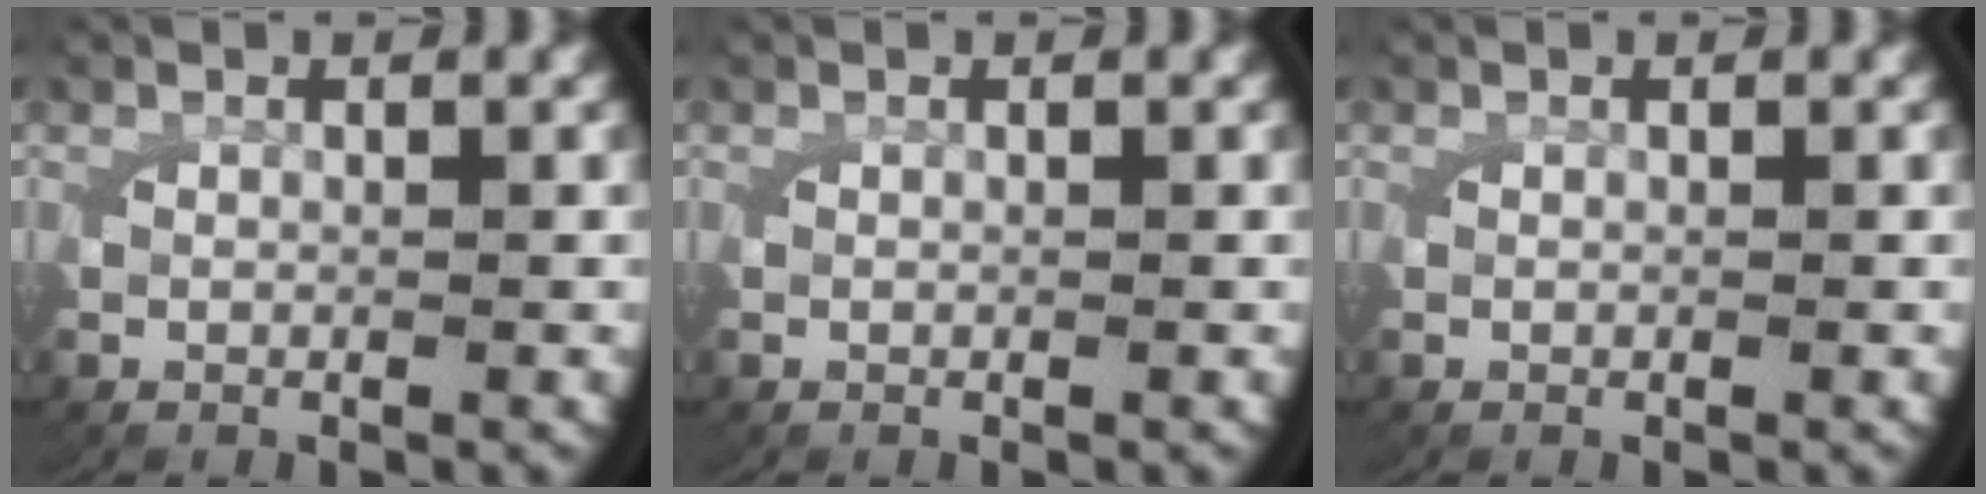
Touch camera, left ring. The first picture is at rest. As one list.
[{"total": 0.0}, {"total": 0.0}]